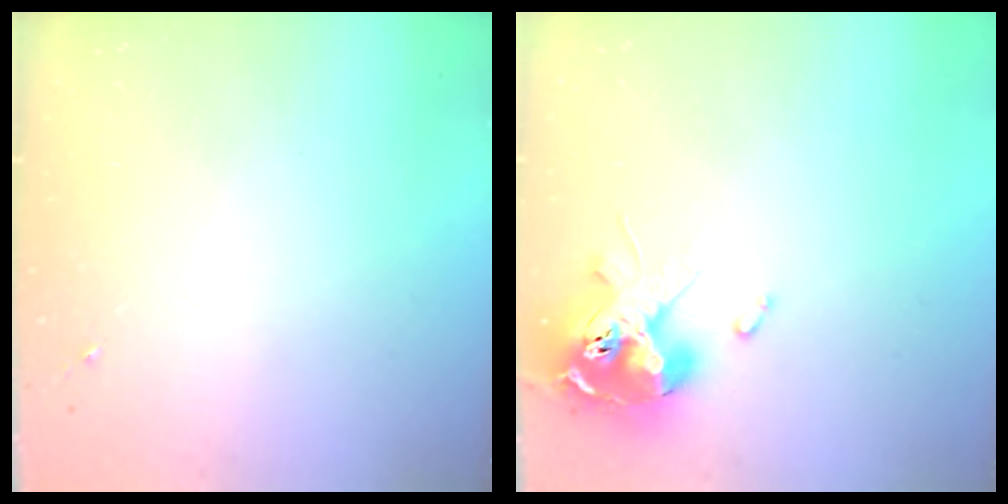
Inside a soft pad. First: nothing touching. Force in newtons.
{"total": 14.1, "press": 14.0, "slide": 1.7}